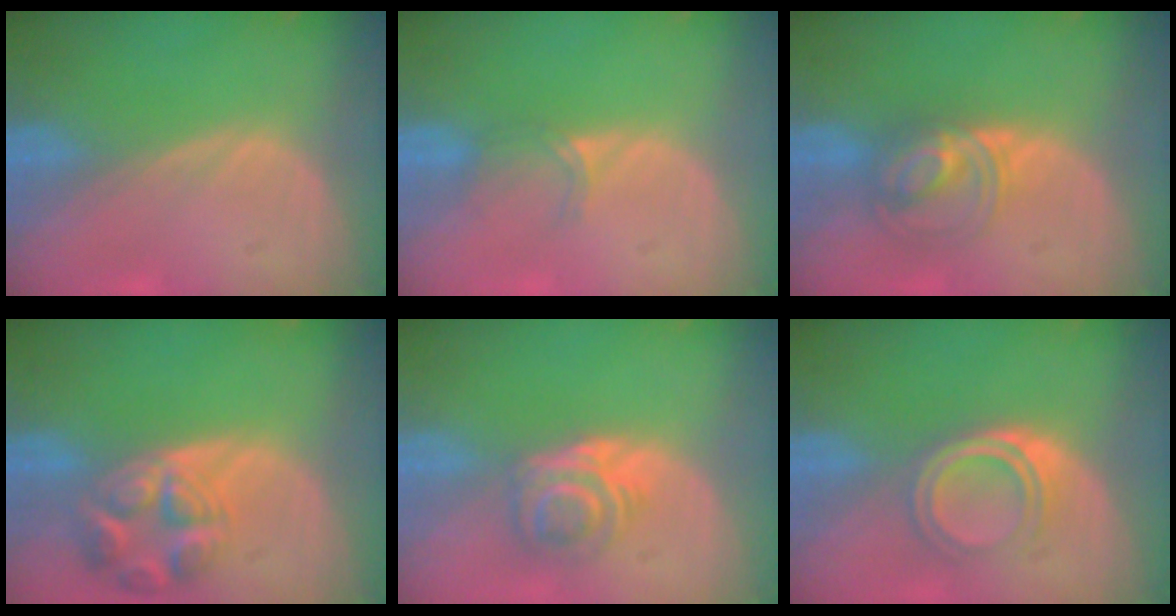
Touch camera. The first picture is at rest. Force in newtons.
{"total": 2.2, "press": 1.7, "slide": 1.3}
{"total": 5.5, "press": 5.5, "slide": 0.6}
{"total": 7.9, "press": 7.0, "slide": 3.6}
{"total": 6.2, "press": 5.1, "slide": 3.6}
{"total": 5.1, "press": 4.5, "slide": 2.4}